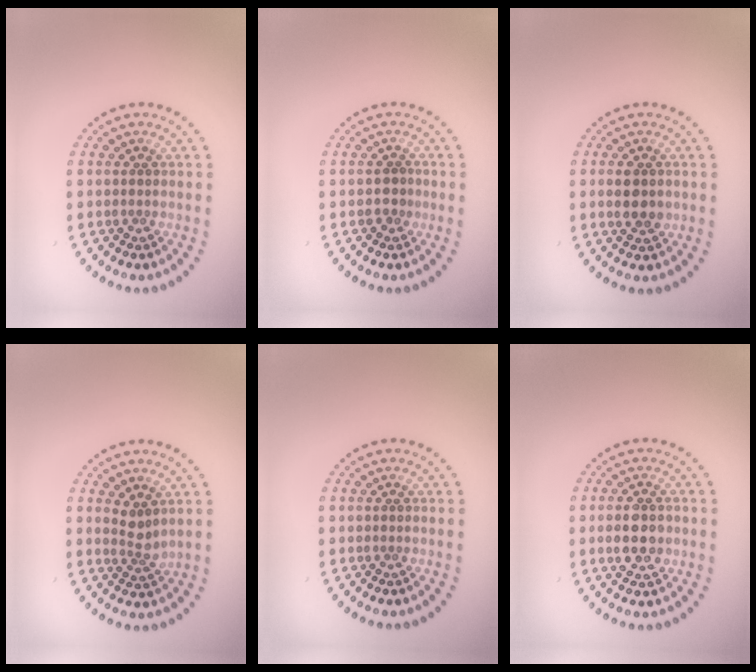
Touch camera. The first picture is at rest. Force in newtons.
{"total": 1.2, "press": 1.1, "slide": 0.4}
{"total": 2.3, "press": 2.3, "slide": 0.3}
{"total": 1.9, "press": 1.4, "slide": 1.2}
{"total": 0.0}
{"total": 3.4, "press": 3.4, "slide": 0.2}